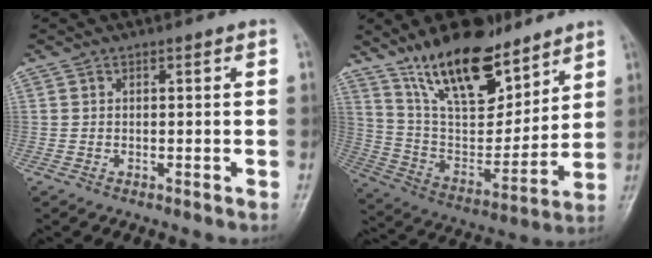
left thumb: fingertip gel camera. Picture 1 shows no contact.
{"total": 20.4, "force": [14.1, 8.6, 12.0], "torque": [-0.152, -0.078, 0.256]}